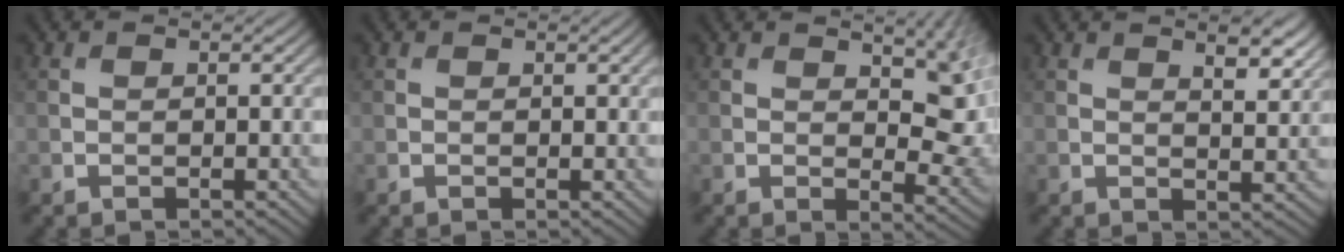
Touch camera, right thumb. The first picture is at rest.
{"total": 0.0}
{"total": 8.3, "force": [2.8, 3.9, 6.7], "torque": [-0.084, -0.008, 0.053]}
{"total": 4.8, "force": [3.0, 1.5, 3.4], "torque": [-0.054, -0.003, 0.047]}